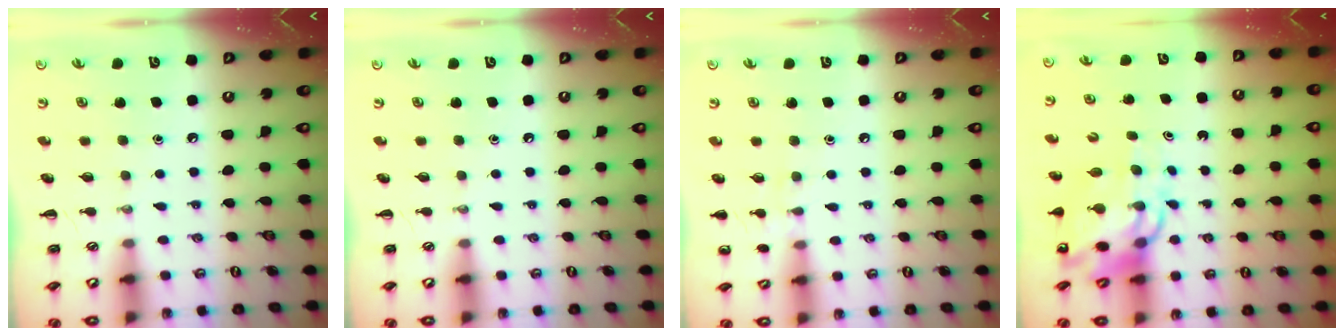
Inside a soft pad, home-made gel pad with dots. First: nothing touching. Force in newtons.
{"total": 0.0}
{"total": 5.6, "press": 5.3, "slide": 1.8}
{"total": 11.2, "press": 10.7, "slide": 3.3}